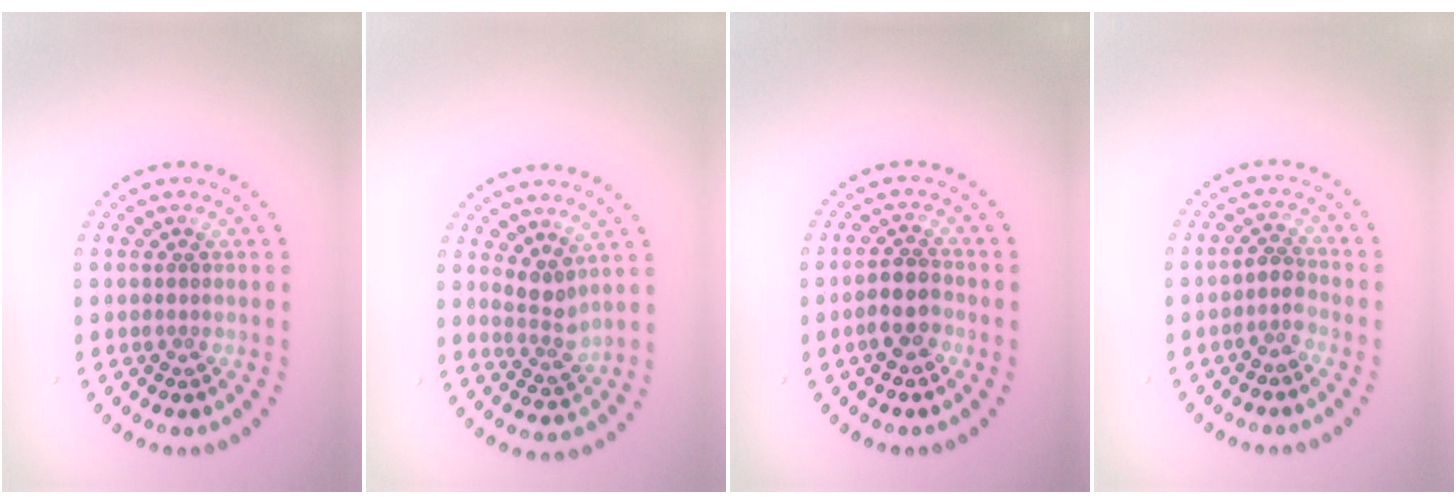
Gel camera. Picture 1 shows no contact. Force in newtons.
{"total": 2.2, "press": 1.8, "slide": 1.3}
{"total": 2.6, "press": 2.4, "slide": 1.0}
{"total": 2.0, "press": 1.6, "slide": 1.2}